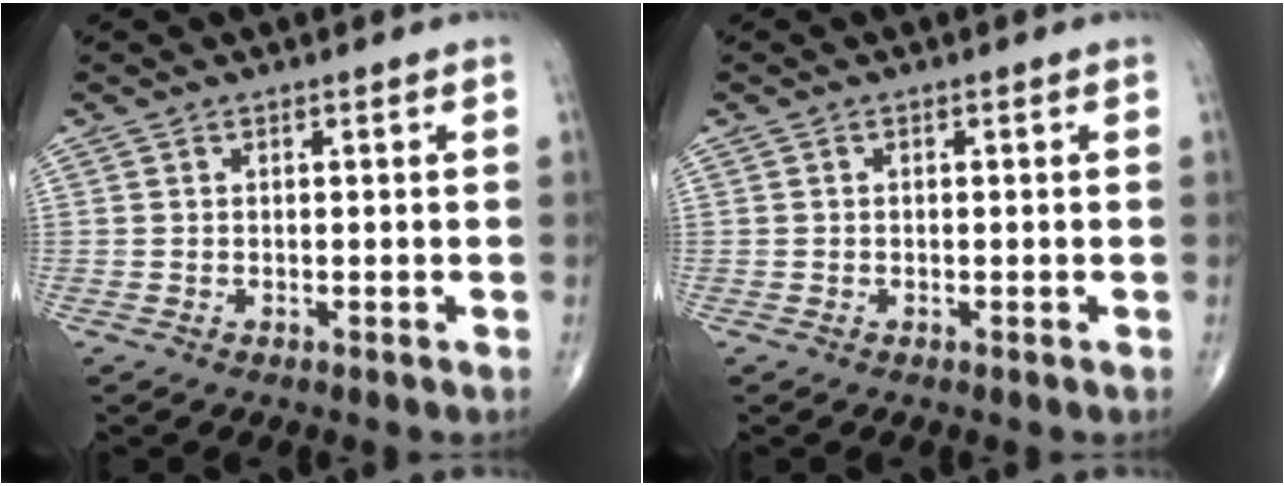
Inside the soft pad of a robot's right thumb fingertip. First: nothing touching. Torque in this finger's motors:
{"motor_torque": [-0.17, -0.12, -0.07, 0.10, 0.03]}